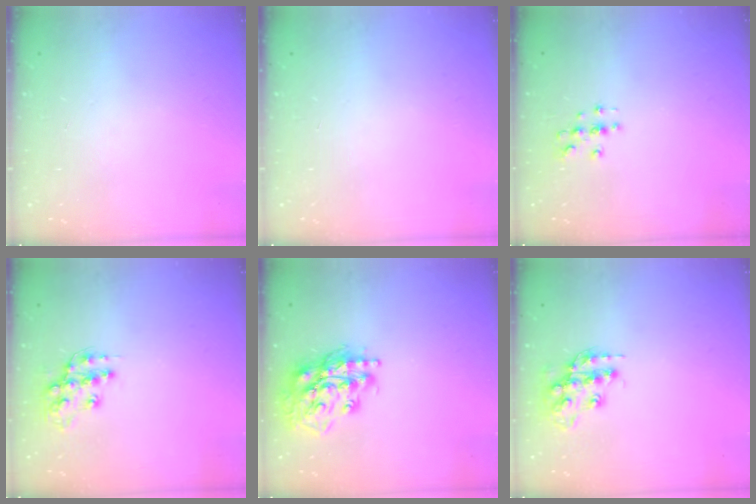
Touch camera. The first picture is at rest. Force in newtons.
{"total": 0.0}
{"total": 3.0, "press": 3.0, "slide": 0.3}
{"total": 12.8, "press": 12.8, "slide": 0.9}
{"total": 17.0, "press": 16.9, "slide": 2.3}
{"total": 14.2, "press": 14.2, "slide": 0.9}